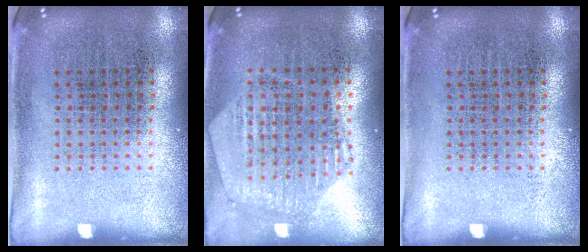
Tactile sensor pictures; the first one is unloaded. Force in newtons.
{"total": 1.1, "press": 1.1, "slide": 0.3}
{"total": 0.0}